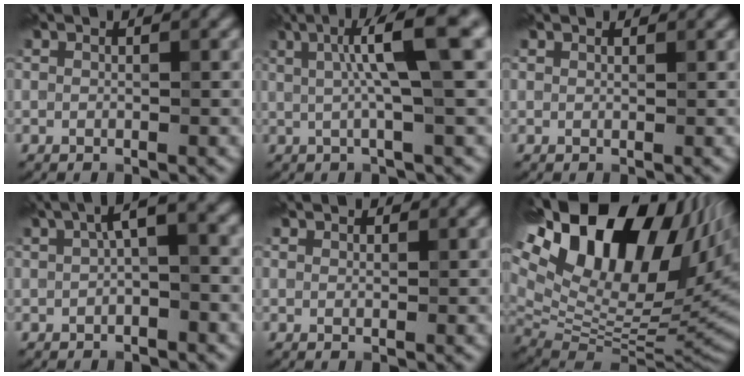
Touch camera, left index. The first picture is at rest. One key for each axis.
{"total": 7.9, "fx": 2.2, "fy": 1.2, "fz": 7.5, "tx": -0.104, "ty": 0.019, "tz": 0.029}
{"total": 0.8, "fx": 0.7, "fy": 0.1, "fz": -0.1, "tx": -0.002, "ty": -0.003, "tz": 0.006}
{"total": 3.6, "fx": 1.1, "fy": 0.9, "fz": 3.3, "tx": -0.051, "ty": 0.017, "tz": 0.009}
{"total": 1.3, "fx": 1.2, "fy": 0.3, "fz": -0.2, "tx": 0.000, "ty": -0.005, "tz": 0.012}
{"total": 20.4, "fx": 9.2, "fy": 10.7, "fz": 14.7, "tx": -0.264, "ty": 0.040, "tz": 0.169}